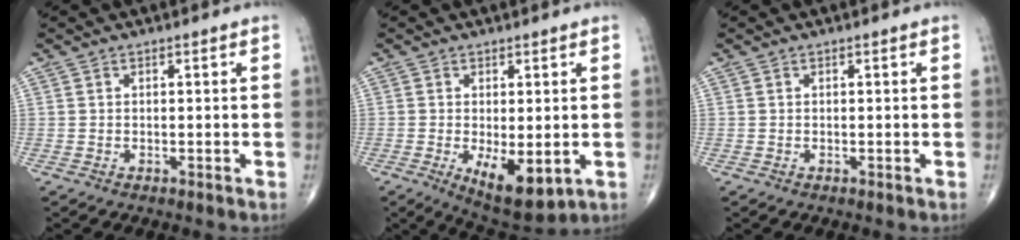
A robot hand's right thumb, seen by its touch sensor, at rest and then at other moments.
{"total": 9.3, "force": [-2.3, 4.1, 8.0], "torque": [-0.116, -0.021, -0.023]}
{"total": 0.0}